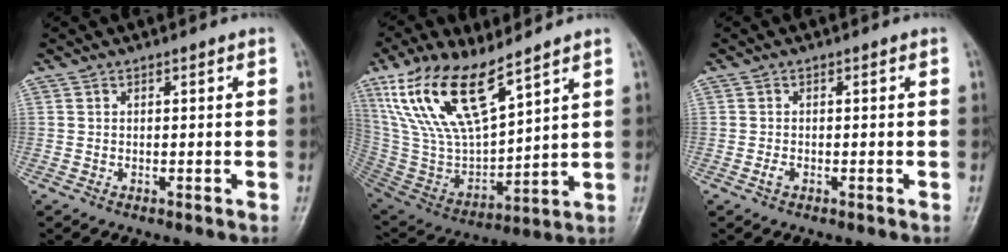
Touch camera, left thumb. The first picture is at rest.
{"total": 19.5, "force": [11.9, 7.4, 13.6], "torque": [-0.250, -0.048, 0.246]}
{"total": 1.1, "force": [-0.5, 0.8, 0.7], "torque": [-0.013, -0.001, -0.011]}